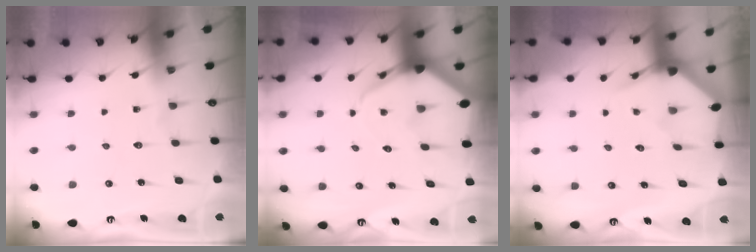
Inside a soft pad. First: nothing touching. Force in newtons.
{"total": 7.2, "press": 7.2, "slide": 0.8}
{"total": 2.9, "press": 2.9, "slide": 0.3}